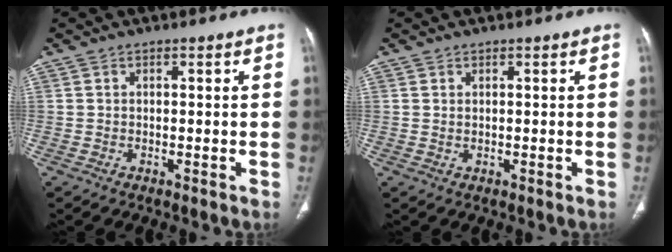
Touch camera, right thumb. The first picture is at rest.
{"total": 0.0}